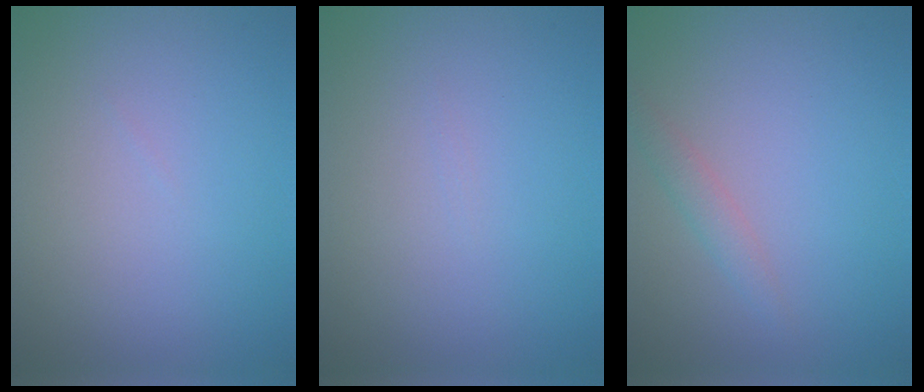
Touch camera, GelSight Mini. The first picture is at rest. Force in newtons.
{"total": 0.0}
{"total": 1.4, "press": 1.4, "slide": 0.1}